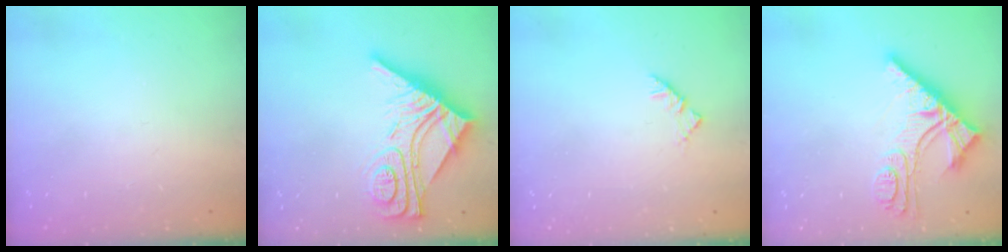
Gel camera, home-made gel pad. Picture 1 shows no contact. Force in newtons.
{"total": 14.7, "press": 14.7, "slide": 1.3}
{"total": 2.9, "press": 2.8, "slide": 0.7}
{"total": 12.5, "press": 12.5, "slide": 0.7}